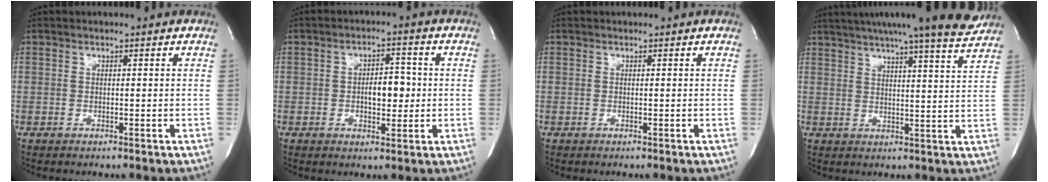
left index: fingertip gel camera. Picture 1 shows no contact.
{"total": 5.1, "force": [-0.3, 2.5, 4.5], "torque": [-0.068, 0.009, -0.002]}
{"total": 0.0}
{"total": 18.3, "force": [16.3, -0.4, 8.4], "torque": [-0.137, -0.014, 0.208]}